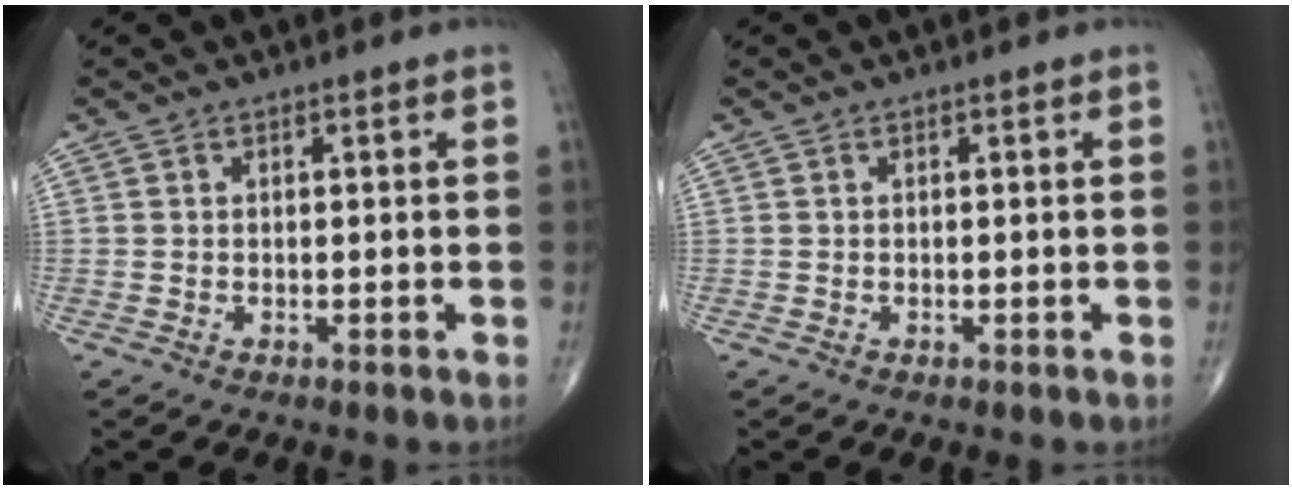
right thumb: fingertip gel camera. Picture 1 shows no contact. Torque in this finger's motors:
{"motor_torque": [-0.16, 0.19, -0.08, 0.02, 0.00]}